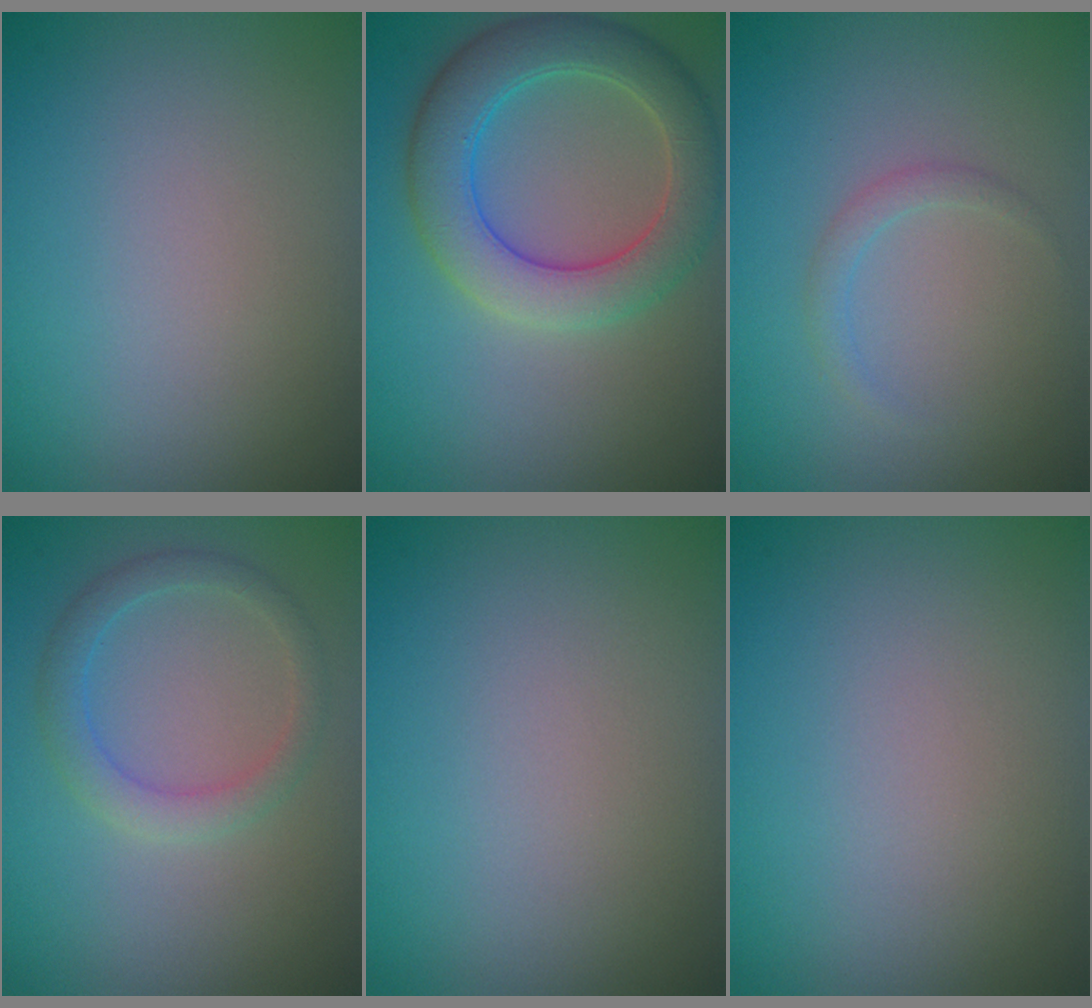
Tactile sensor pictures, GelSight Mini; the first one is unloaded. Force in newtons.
{"total": 6.6, "press": 6.6, "slide": 0.3}
{"total": 1.1, "press": 1.1, "slide": 0.1}
{"total": 2.4, "press": 2.4, "slide": 0.1}
{"total": 0.0}
{"total": 0.0}